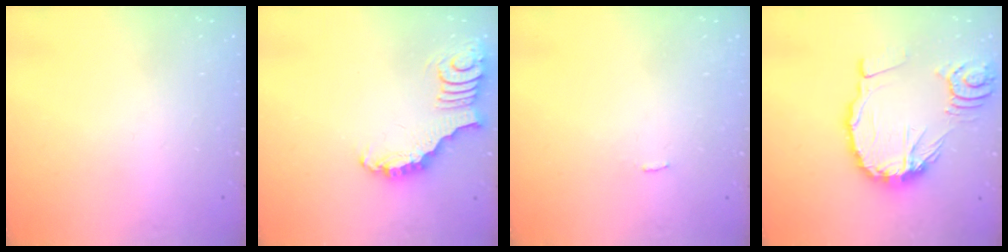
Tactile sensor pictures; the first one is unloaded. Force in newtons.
{"total": 3.8, "press": 3.7, "slide": 0.6}
{"total": 0.0}
{"total": 15.3, "press": 15.2, "slide": 1.9}